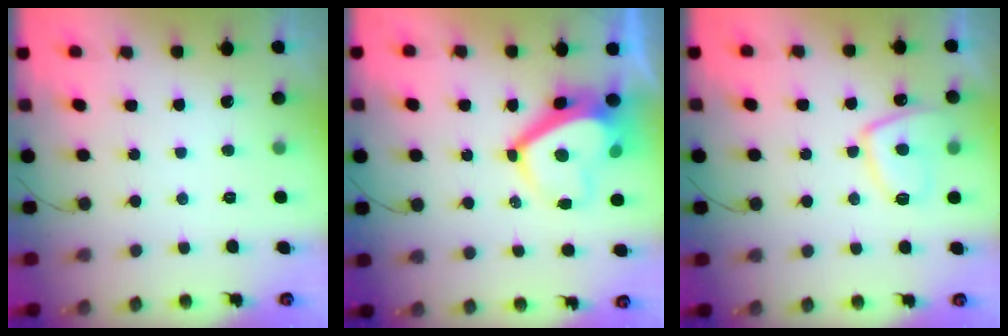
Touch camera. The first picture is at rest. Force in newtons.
{"total": 9.3, "press": 9.3, "slide": 1.0}
{"total": 10.0, "press": 9.9, "slide": 1.1}